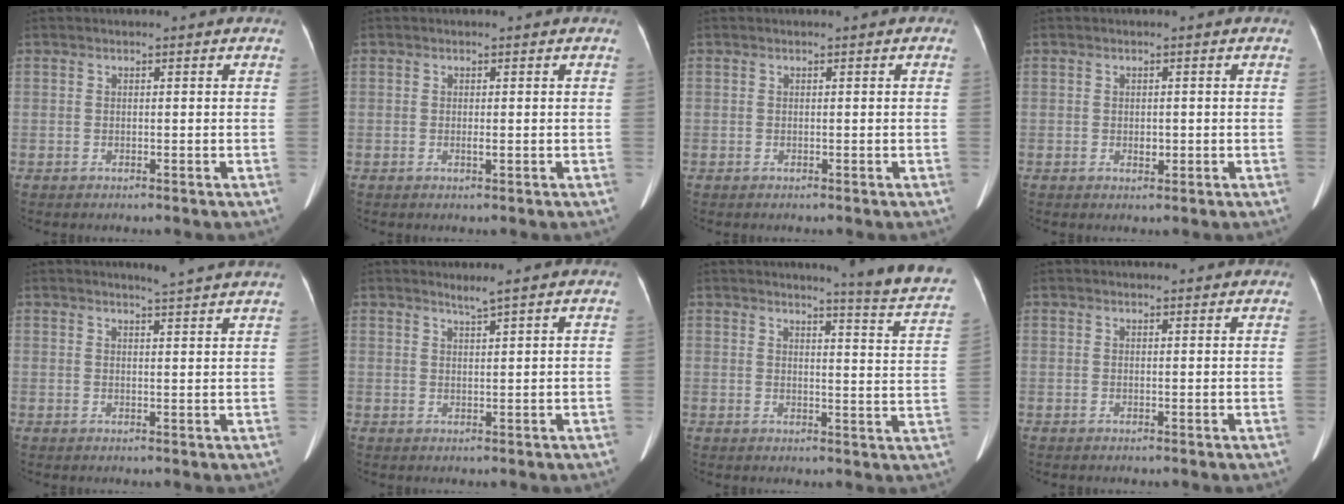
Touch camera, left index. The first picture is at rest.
{"total": 0.6, "force": [0.0, 0.1, 0.6], "torque": [-0.014, -0.001, -0.002]}
{"total": 0.0}
{"total": 1.2, "force": [-0.2, 0.8, 0.8], "torque": [-0.015, 0.000, 0.000]}
{"total": 5.5, "force": [5.1, -0.7, 1.9], "torque": [-0.031, 0.001, 0.052]}
{"total": 1.8, "force": [1.5, -0.7, 0.7], "torque": [-0.022, -0.007, 0.033]}
{"total": 11.8, "force": [10.9, -0.9, 4.5], "torque": [-0.046, -0.068, 0.106]}
{"total": 3.8, "force": [3.5, 0.9, 1.2], "torque": [-0.014, 0.018, 0.039]}